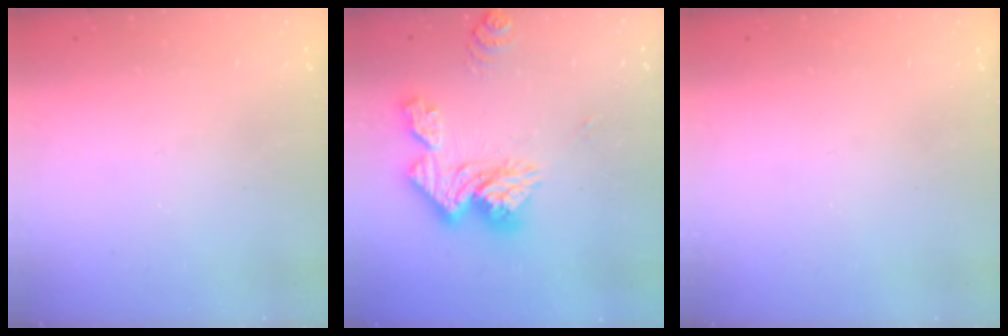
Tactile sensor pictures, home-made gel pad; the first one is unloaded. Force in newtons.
{"total": 15.4, "press": 15.3, "slide": 1.1}
{"total": 0.0}